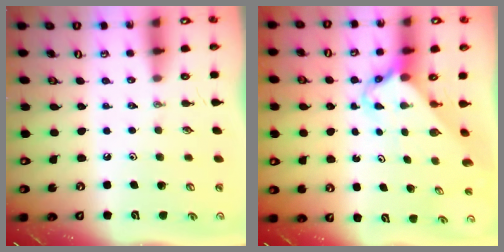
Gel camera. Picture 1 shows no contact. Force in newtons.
{"total": 2.7, "press": 2.7, "slide": 0.2}